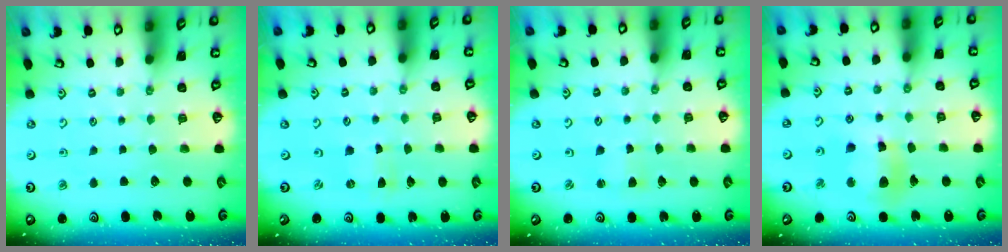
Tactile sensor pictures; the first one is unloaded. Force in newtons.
{"total": 0.0}
{"total": 1.5, "press": 1.5, "slide": 0.2}
{"total": 10.3, "press": 10.2, "slide": 1.4}